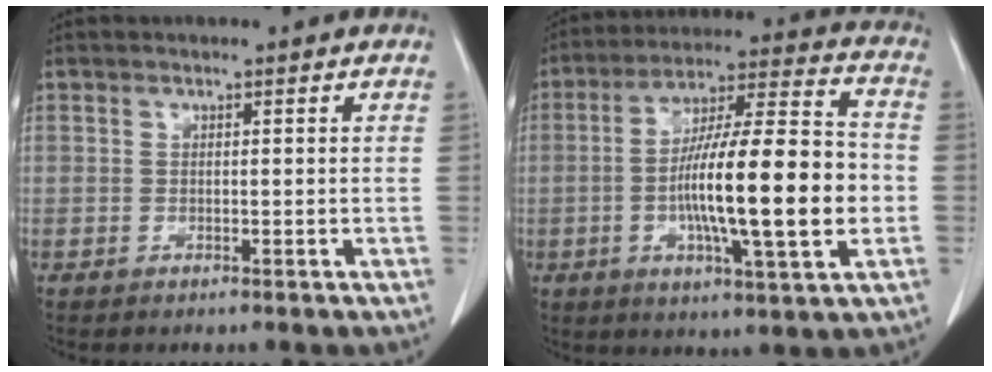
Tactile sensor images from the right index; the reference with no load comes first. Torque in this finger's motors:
{"motor_torque": [1.53, -0.61, 0.80, 0.21]}